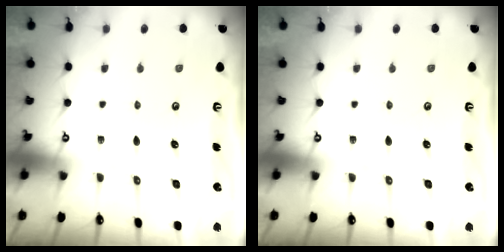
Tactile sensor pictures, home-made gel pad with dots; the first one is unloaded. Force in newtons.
{"total": 0.0}